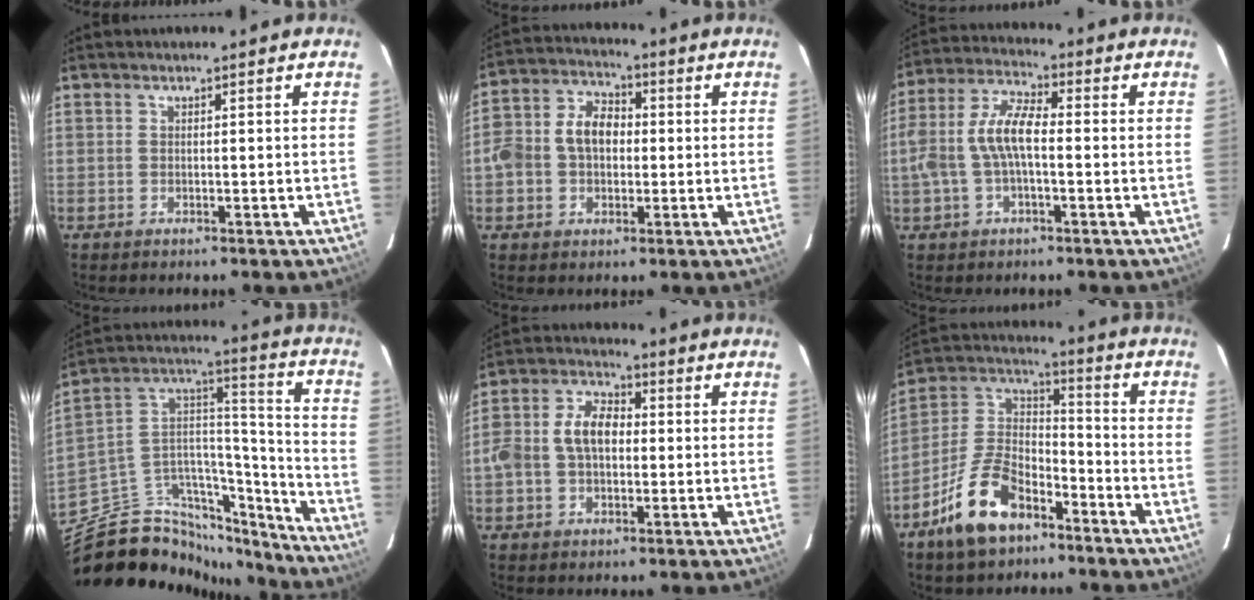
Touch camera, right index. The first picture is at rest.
{"total": 9.6, "force": [-0.3, 7.3, 6.1], "torque": [-0.130, 0.030, -0.008]}
{"total": 9.7, "force": [-1.2, 4.2, 8.6], "torque": [-0.186, 0.017, -0.022]}
{"total": 24.8, "force": [-20.3, 10.7, 9.2], "torque": [-0.165, 0.073, -0.318]}
{"total": 9.5, "force": [-0.3, 6.5, 6.9], "torque": [-0.141, 0.025, -0.007]}
{"total": 14.9, "force": [-9.0, 7.9, 8.7], "torque": [-0.186, 0.025, -0.161]}